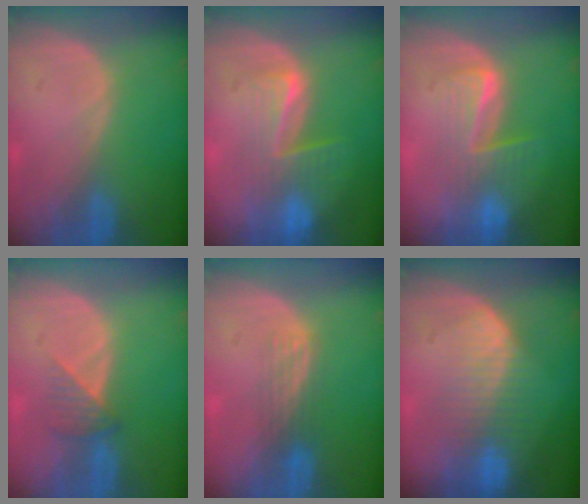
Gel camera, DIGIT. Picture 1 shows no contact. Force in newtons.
{"total": 6.9, "press": 6.7, "slide": 1.8}
{"total": 6.3, "press": 6.2, "slide": 1.5}
{"total": 3.1, "press": 2.8, "slide": 1.4}
{"total": 2.9, "press": 2.7, "slide": 1.2}
{"total": 8.5, "press": 7.4, "slide": 4.3}